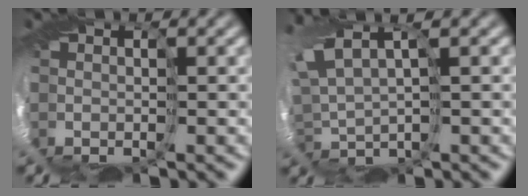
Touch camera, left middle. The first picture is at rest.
{"total": 2.2, "force": [1.5, -1.3, 0.8], "torque": [-0.039, 0.007, 0.027]}